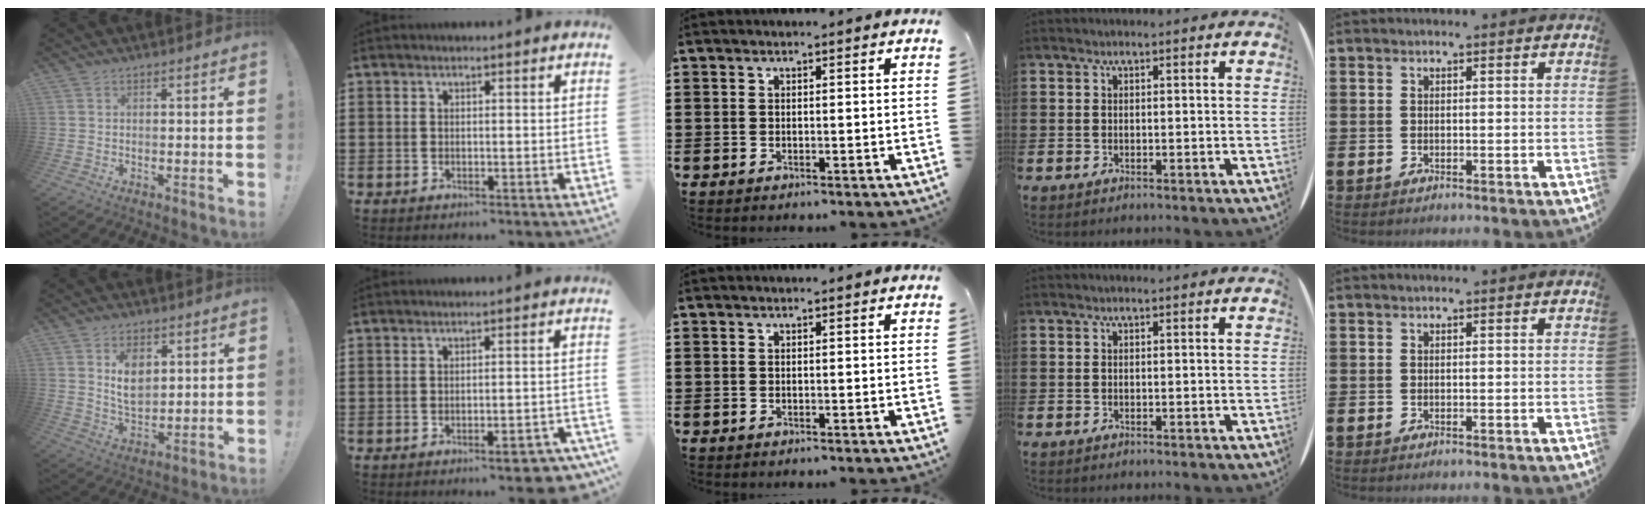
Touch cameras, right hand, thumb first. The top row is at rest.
{"thumb": {"total": 8.4, "force": [3.6, 5.5, 5.2], "torque": [-0.089, -0.019, 0.065]}, "index": {"total": 3.9, "force": [-3.0, 0.5, 2.5], "torque": [-0.036, -0.002, -0.052]}}